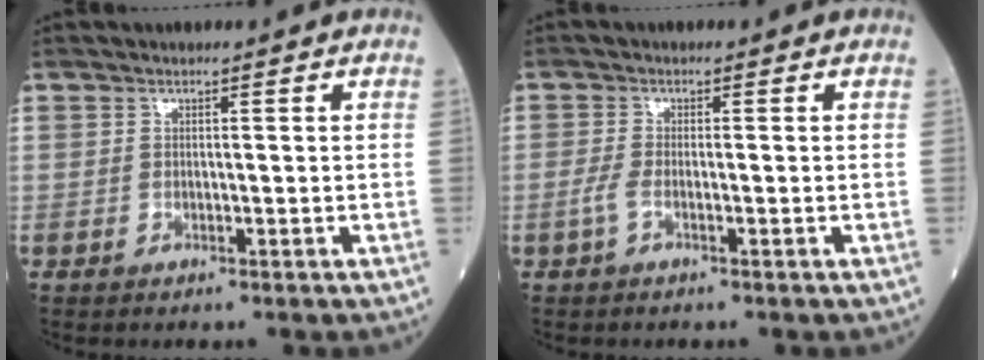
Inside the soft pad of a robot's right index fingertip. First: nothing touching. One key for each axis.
{"total": 1.7, "fx": -0.7, "fy": 0.4, "fz": 1.5, "tx": -0.038, "ty": -0.001, "tz": -0.019}